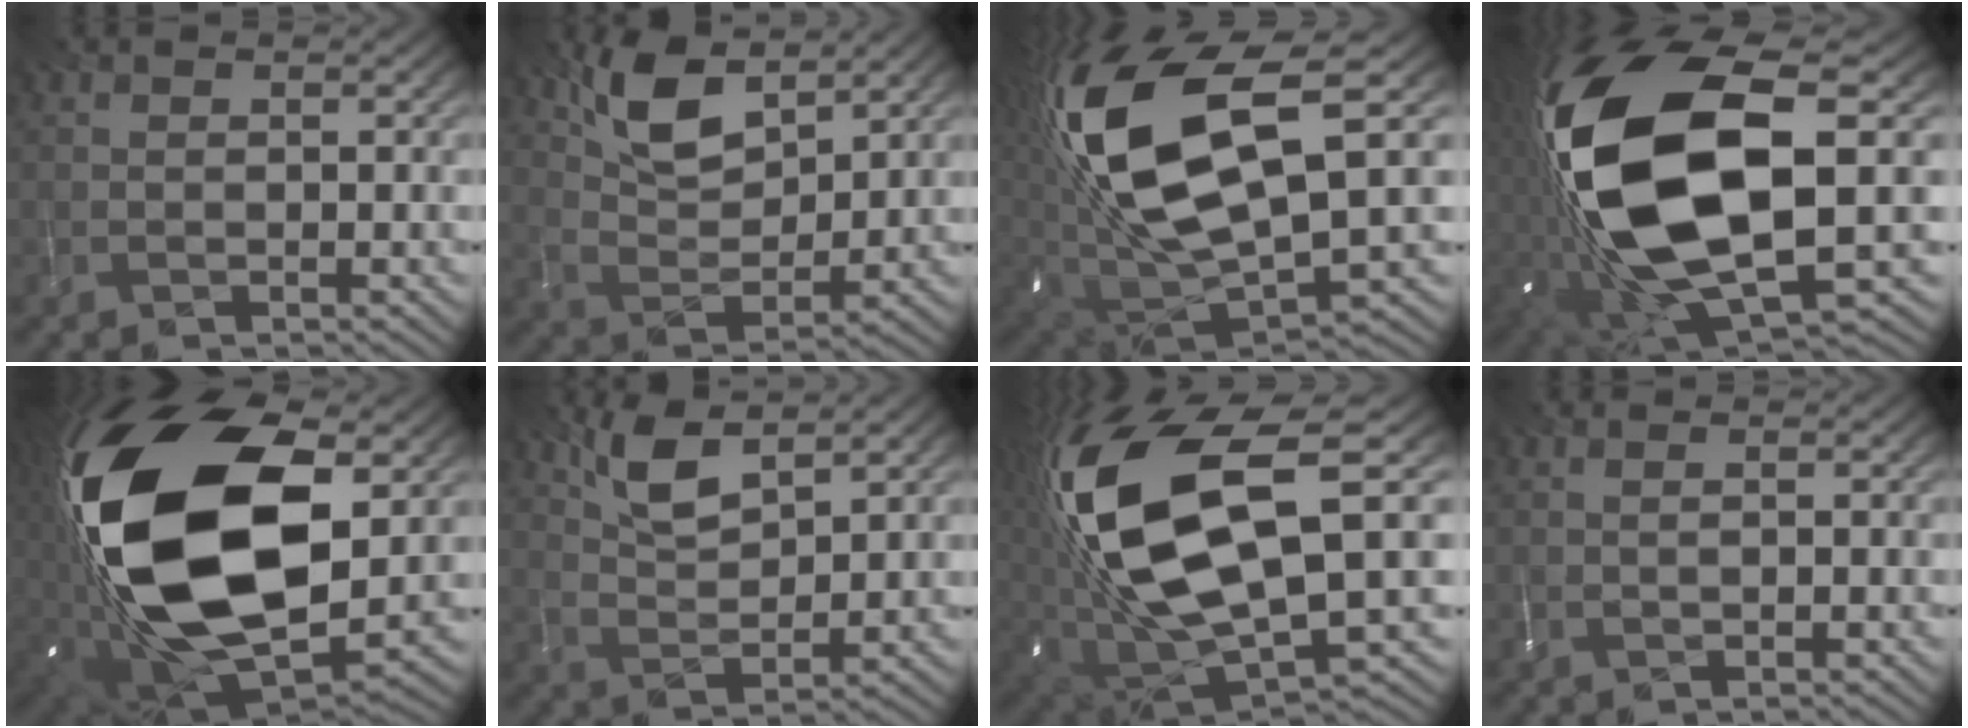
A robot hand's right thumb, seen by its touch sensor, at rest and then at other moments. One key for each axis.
{"total": 8.1, "fx": 5.2, "fy": 3.3, "fz": 5.2, "tx": -0.112, "ty": -0.002, "tz": 0.105}
{"total": 18.0, "fx": 4.8, "fy": 9.2, "fz": 14.7, "tx": -0.336, "ty": -0.008, "tz": 0.096}
{"total": 20.6, "fx": -0.2, "fy": 9.8, "fz": 18.1, "tx": -0.418, "ty": -0.064, "tz": 0.022}
{"total": 22.5, "fx": 2.3, "fy": 13.7, "fz": 17.7, "tx": -0.412, "ty": -0.049, "tz": 0.058}
{"total": 6.0, "fx": 4.0, "fy": 2.0, "fz": 4.0, "tx": -0.094, "ty": 0.000, "tz": 0.083}
{"total": 18.7, "fx": 3.3, "fy": 9.5, "fz": 15.8, "tx": -0.353, "ty": -0.024, "tz": 0.069}
{"total": 0.8, "fx": 0.2, "fy": 0.0, "fz": 0.8, "tx": -0.019, "ty": 0.004, "tz": 0.002}